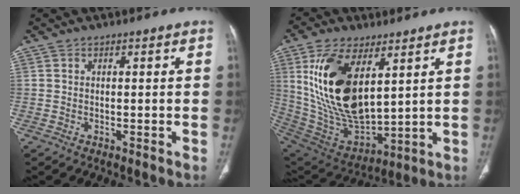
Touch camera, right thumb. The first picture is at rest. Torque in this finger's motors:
{"motor_torque": [-1.51, 2.92, 2.01, 0.76, 0.61]}